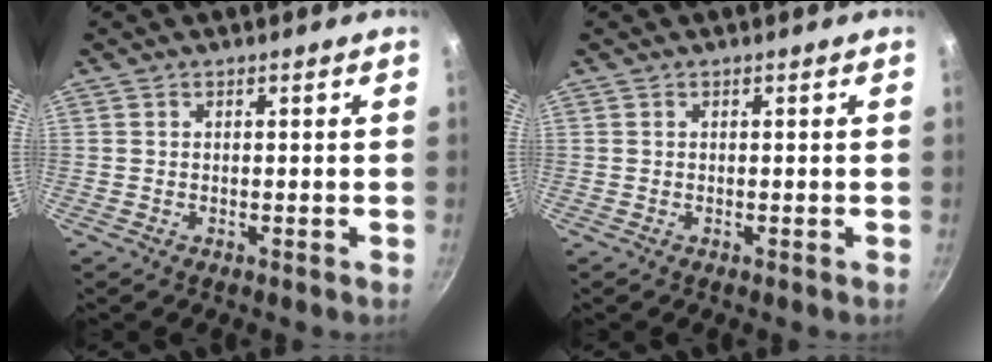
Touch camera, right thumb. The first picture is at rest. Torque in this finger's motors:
{"motor_torque": [0.02, -0.04, 0.20, 0.03, 0.02]}